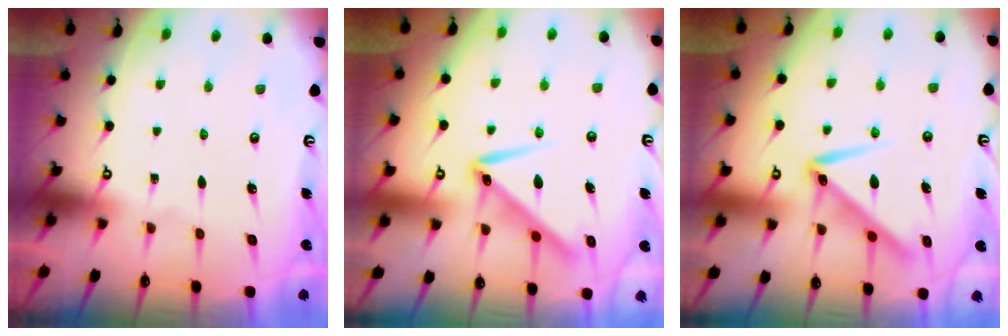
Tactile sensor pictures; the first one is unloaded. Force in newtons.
{"total": 10.3, "press": 10.3, "slide": 0.4}
{"total": 10.3, "press": 10.3, "slide": 0.4}